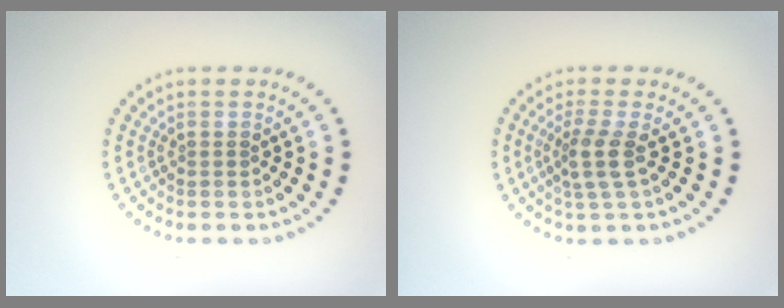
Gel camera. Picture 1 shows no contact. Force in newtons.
{"total": 2.4, "press": 1.9, "slide": 1.6}